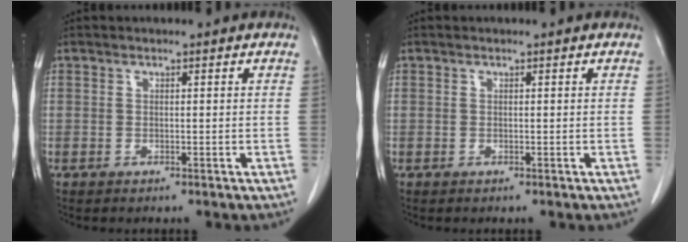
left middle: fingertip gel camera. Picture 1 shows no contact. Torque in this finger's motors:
{"motor_torque": [0.23, -0.18, -0.05, -0.01]}